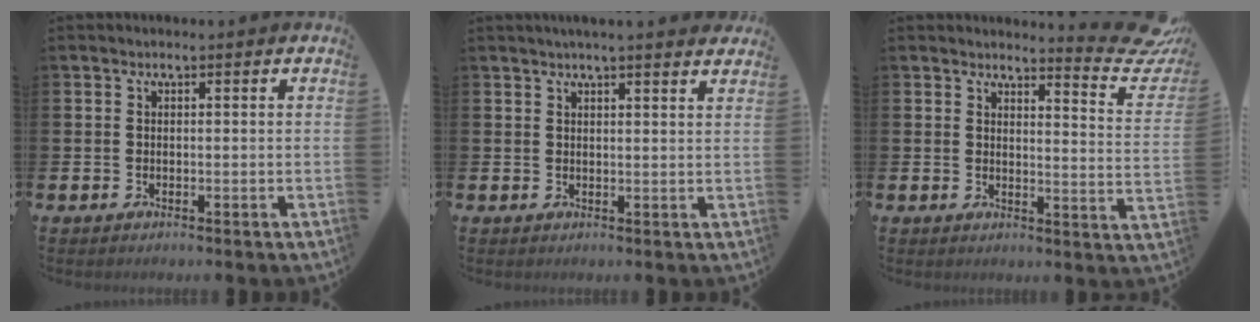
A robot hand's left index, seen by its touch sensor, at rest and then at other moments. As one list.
[{"total": 2.8, "force": [2.7, -0.3, 0.7], "torque": [-0.010, -0.014, 0.048]}, {"total": 4.7, "force": [4.4, 0.7, 1.4], "torque": [-0.006, -0.056, 0.065]}]